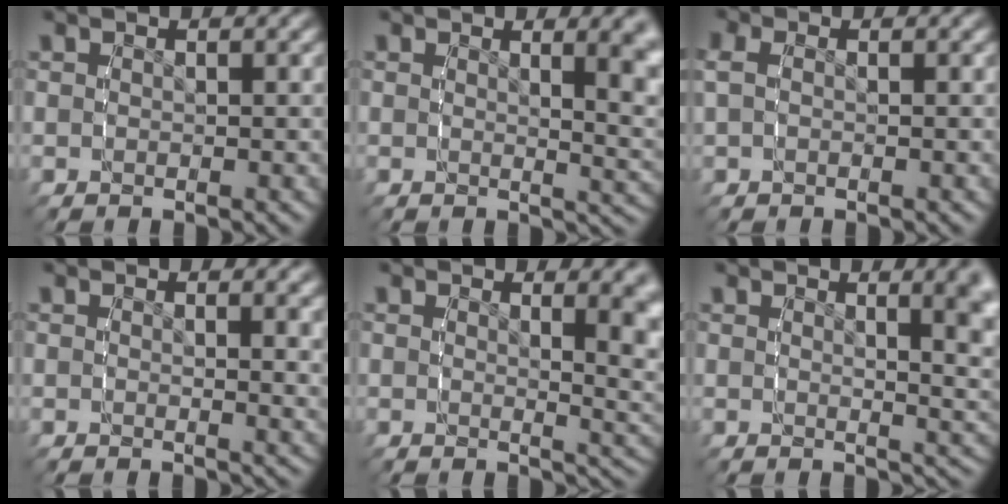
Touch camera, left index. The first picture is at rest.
{"total": 3.5, "force": [1.2, 0.2, 3.3], "torque": [-0.028, -0.010, 0.020]}
{"total": 0.7, "force": [-0.1, 0.2, 0.6], "torque": [-0.020, -0.001, 0.003]}
{"total": 1.3, "force": [0.6, -0.4, 1.1], "torque": [-0.015, -0.010, 0.013]}
{"total": 3.1, "force": [1.0, 0.1, 2.9], "torque": [-0.024, -0.016, 0.018]}
{"total": 4.6, "force": [1.8, 0.7, 4.1], "torque": [-0.032, 0.000, 0.027]}